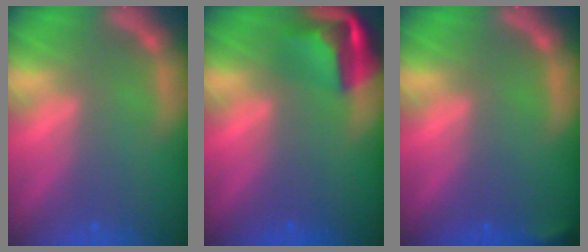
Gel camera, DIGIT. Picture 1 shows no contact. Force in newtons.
{"total": 5.9}
{"total": 1.4}